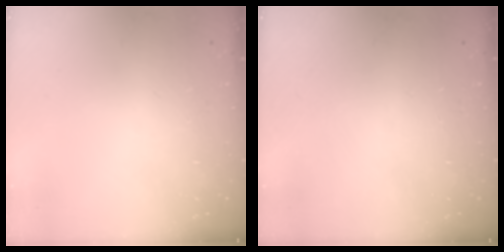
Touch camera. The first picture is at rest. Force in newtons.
{"total": 0.0}